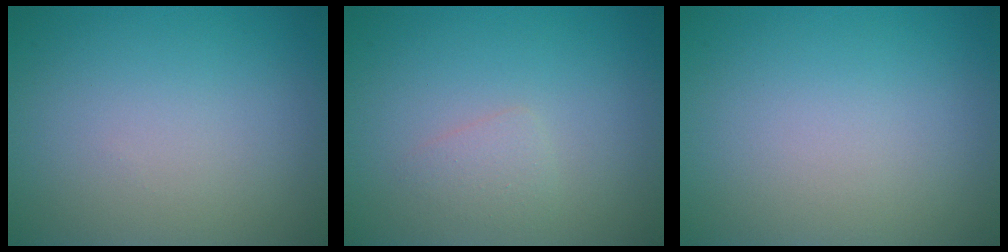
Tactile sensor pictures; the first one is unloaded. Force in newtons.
{"total": 1.2, "press": 1.2, "slide": 0.0}
{"total": 0.0}